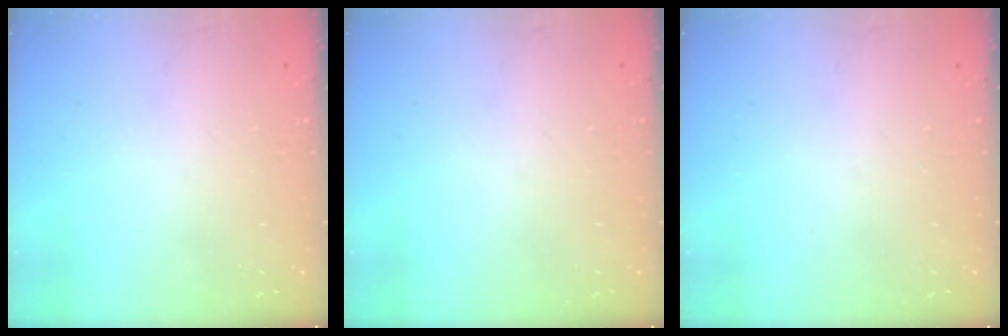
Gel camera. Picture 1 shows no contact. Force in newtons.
{"total": 0.0}
{"total": 0.0}